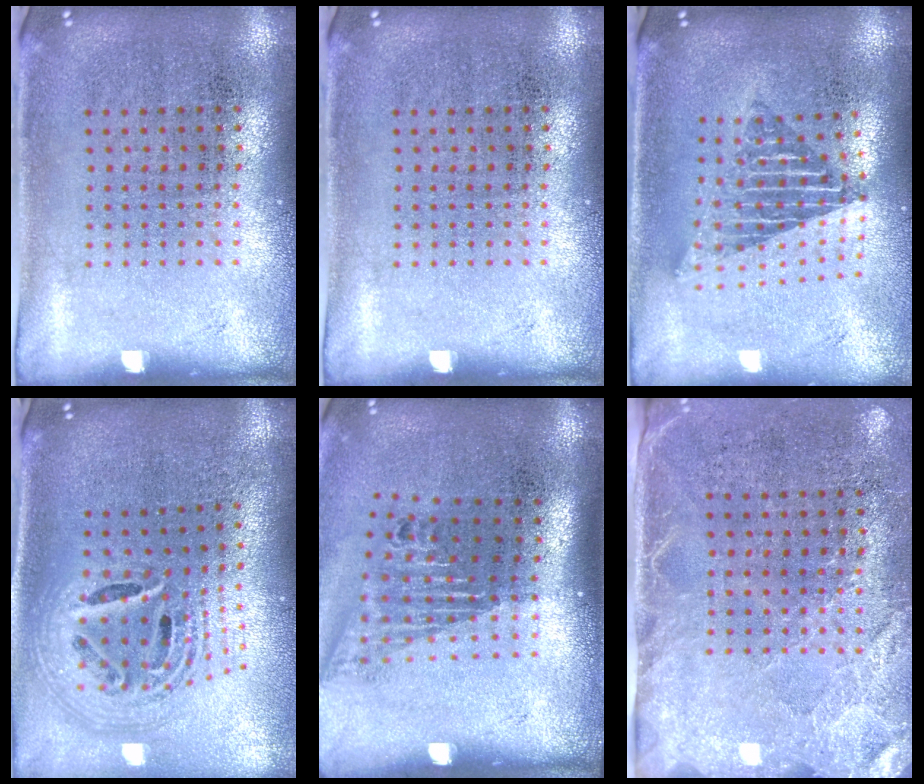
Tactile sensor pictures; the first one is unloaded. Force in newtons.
{"total": 0.0}
{"total": 1.8, "press": 1.4, "slide": 1.1}
{"total": 2.6, "press": 1.8, "slide": 1.8}
{"total": 1.6, "press": 1.2, "slide": 1.1}
{"total": 2.7, "press": 2.3, "slide": 1.3}